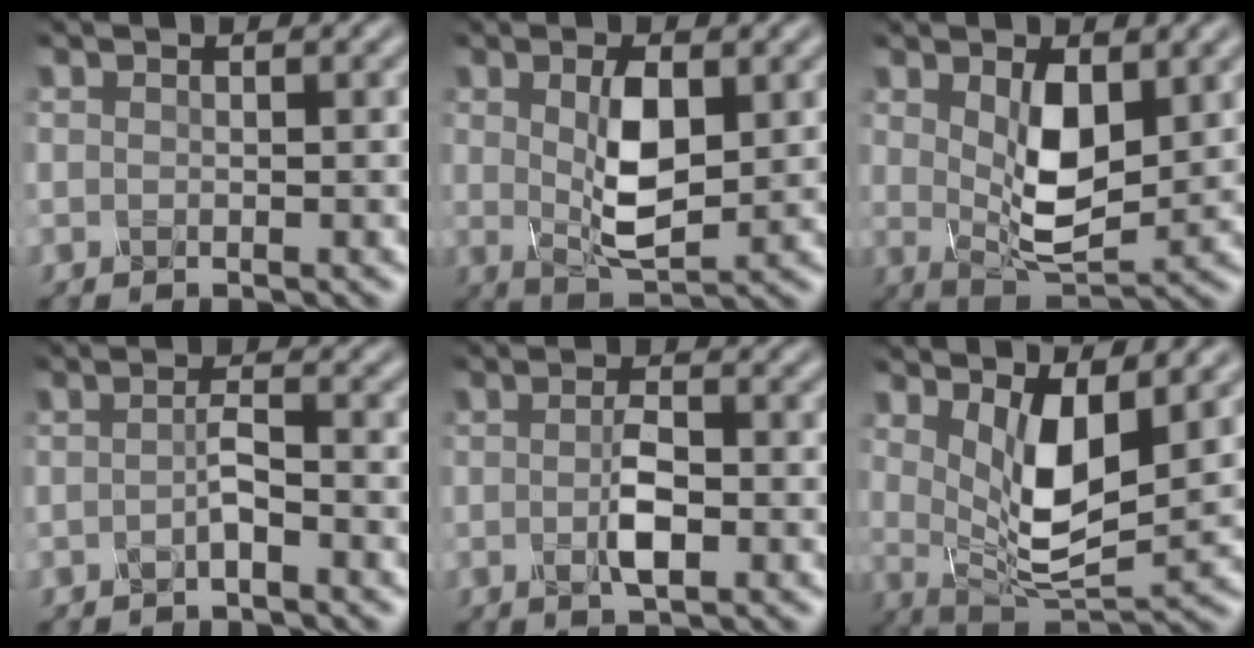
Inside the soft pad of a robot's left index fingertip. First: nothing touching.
{"total": 4.6, "force": [0.8, 1.8, 4.2], "torque": [-0.084, 0.000, 0.017]}
{"total": 5.0, "force": [1.2, 2.2, 4.4], "torque": [-0.086, -0.005, 0.027]}
{"total": 1.3, "force": [-0.7, 0.0, 1.1], "torque": [-0.024, 0.007, -0.018]}
{"total": 2.3, "force": [-0.4, 0.6, 2.2], "torque": [-0.047, 0.002, -0.010]}
{"total": 6.0, "force": [2.1, 2.2, 5.2], "torque": [-0.101, -0.017, 0.043]}